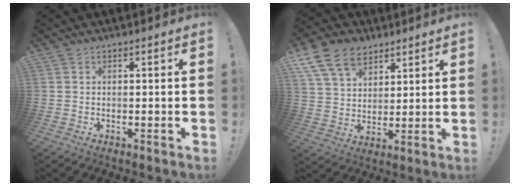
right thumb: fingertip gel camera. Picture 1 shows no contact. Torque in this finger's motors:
{"motor_torque": [0.86, 2.01, 0.17, 0.10, 0.11]}